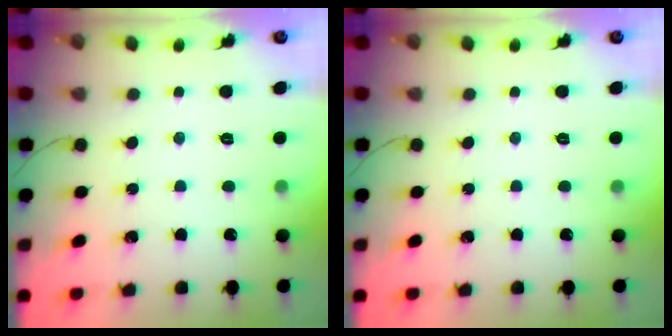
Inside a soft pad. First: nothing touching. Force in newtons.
{"total": 0.0}